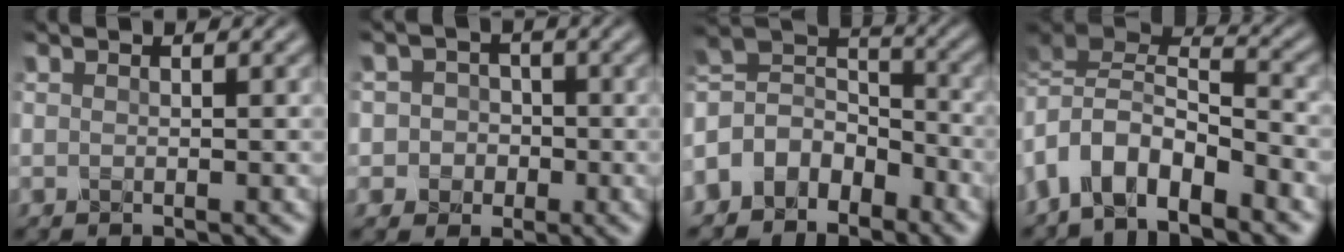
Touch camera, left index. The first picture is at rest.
{"total": 3.8, "force": [-0.7, 3.7, 0.7], "torque": [0.017, 0.013, -0.034]}
{"total": 6.4, "force": [-3.9, 4.3, 2.5], "torque": [-0.041, 0.007, -0.092]}
{"total": 7.6, "force": [-3.8, 3.4, 5.6], "torque": [-0.100, 0.002, -0.081]}